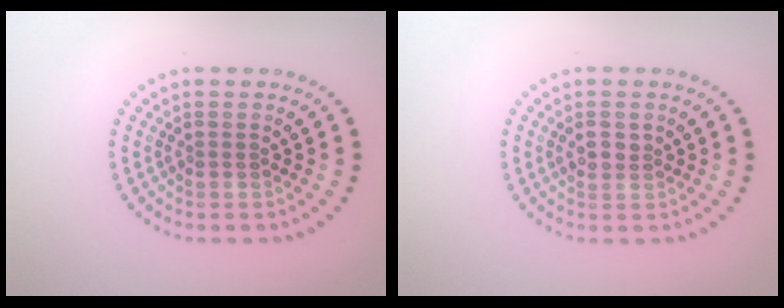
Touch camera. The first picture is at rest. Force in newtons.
{"total": 1.3, "press": 1.2, "slide": 0.5}